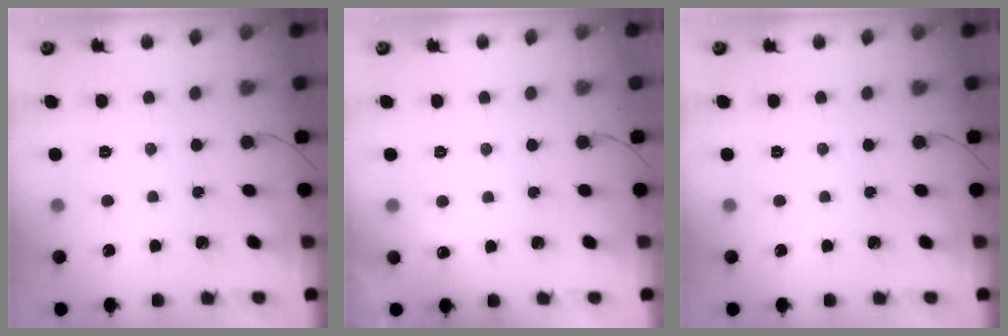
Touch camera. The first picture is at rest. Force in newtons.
{"total": 8.6, "press": 2.0, "slide": 8.4}
{"total": 0.0}